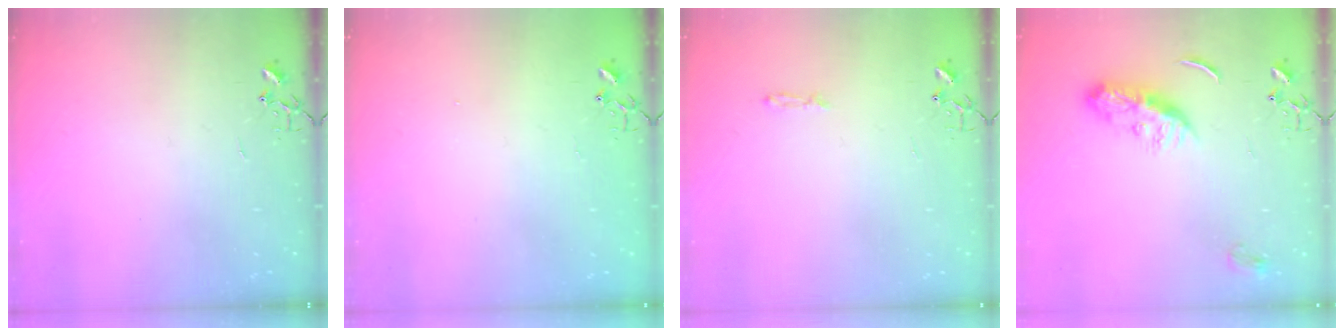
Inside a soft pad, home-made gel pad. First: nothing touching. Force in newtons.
{"total": 1.3, "press": 1.2, "slide": 0.1}
{"total": 3.6, "press": 3.6, "slide": 0.4}
{"total": 10.9, "press": 10.9, "slide": 0.7}